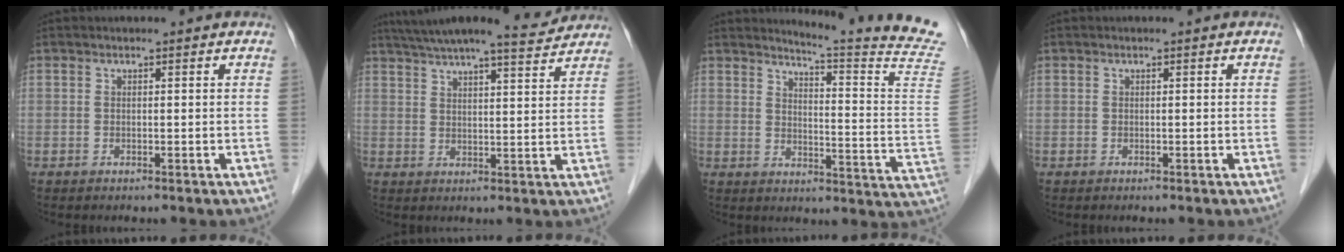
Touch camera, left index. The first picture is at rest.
{"total": 12.6, "force": [11.6, 0.5, 4.8], "torque": [-0.081, 0.008, 0.158]}
{"total": 16.8, "force": [15.9, -3.0, 4.8], "torque": [-0.080, -0.156, 0.170]}
{"total": 0.0}